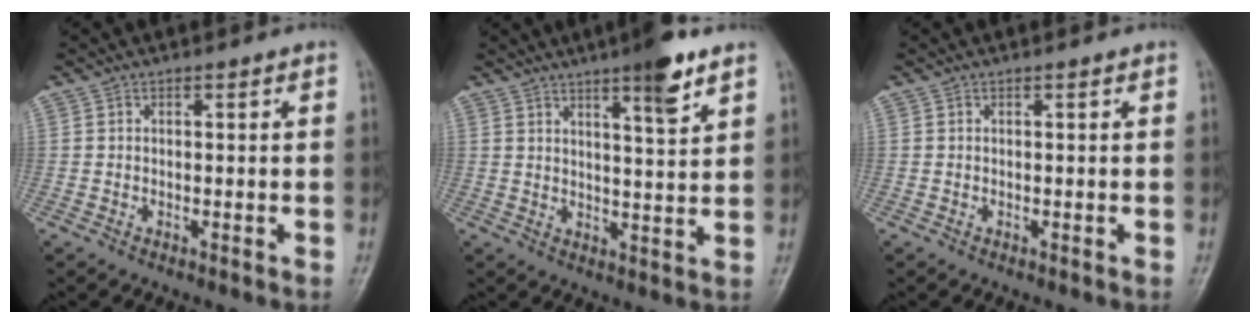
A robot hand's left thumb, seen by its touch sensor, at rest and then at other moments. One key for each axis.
{"total": 8.2, "fx": 5.3, "fy": 1.1, "fz": 6.2, "tx": -0.087, "ty": -0.029, "tz": 0.078}
{"total": 0.0}